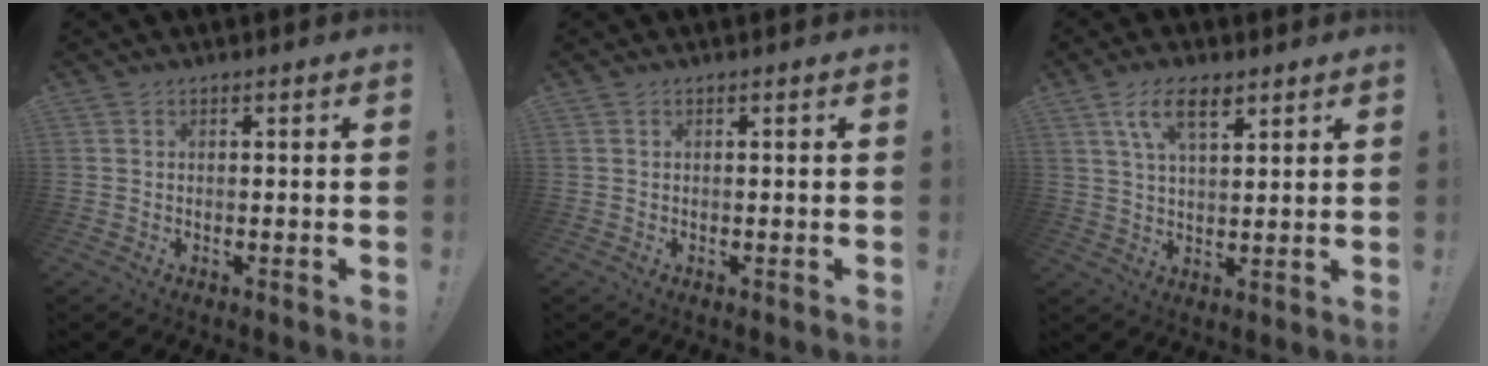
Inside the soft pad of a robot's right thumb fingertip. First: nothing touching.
{"total": 0.0}
{"total": 9.1, "force": [4.8, 4.1, 6.5], "torque": [-0.107, -0.007, 0.086]}